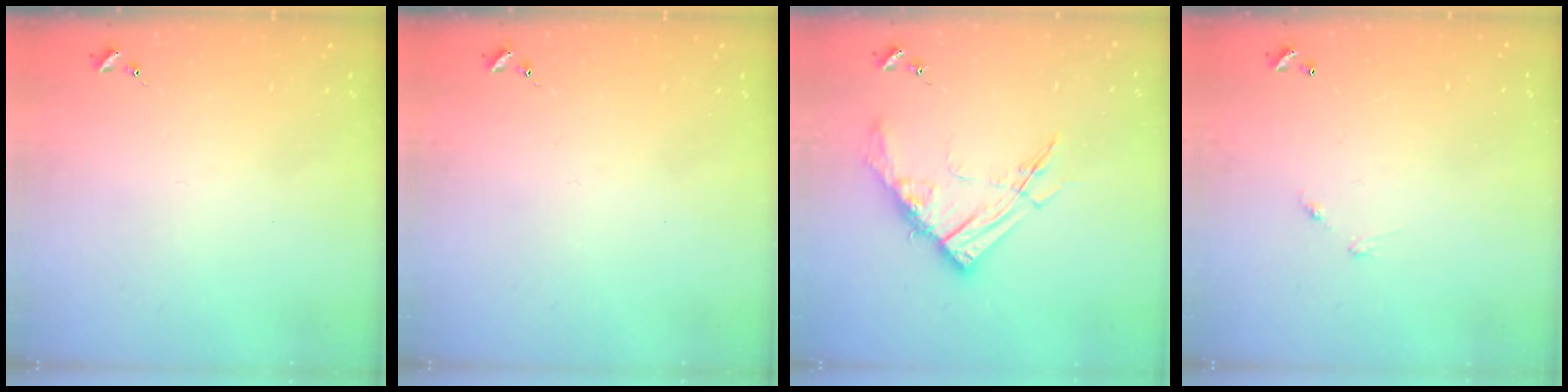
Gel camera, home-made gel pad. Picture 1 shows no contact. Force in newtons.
{"total": 0.0}
{"total": 14.1, "press": 14.0, "slide": 1.5}
{"total": 4.9, "press": 4.9, "slide": 0.3}